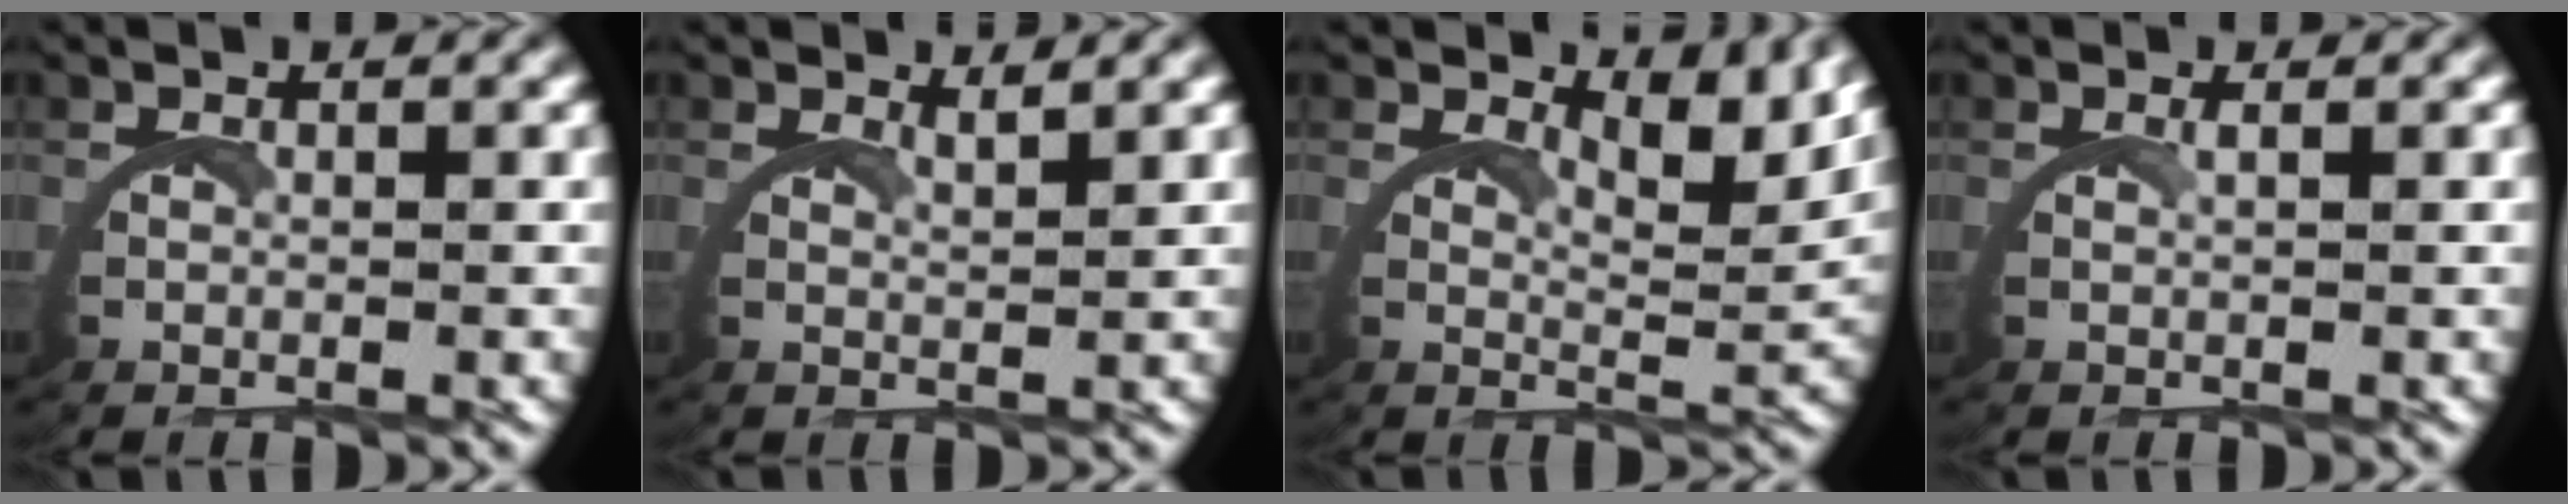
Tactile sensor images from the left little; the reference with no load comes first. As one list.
[{"total": 2.2, "force": [2.1, -0.8, 0.4], "torque": [-0.013, -0.006, 0.035]}, {"total": 4.7, "force": [4.0, 0.1, 2.5], "torque": [-0.043, -0.013, 0.063]}, {"total": 0.9, "force": [0.4, -0.1, 0.8], "torque": [-0.017, 0.002, 0.008]}]